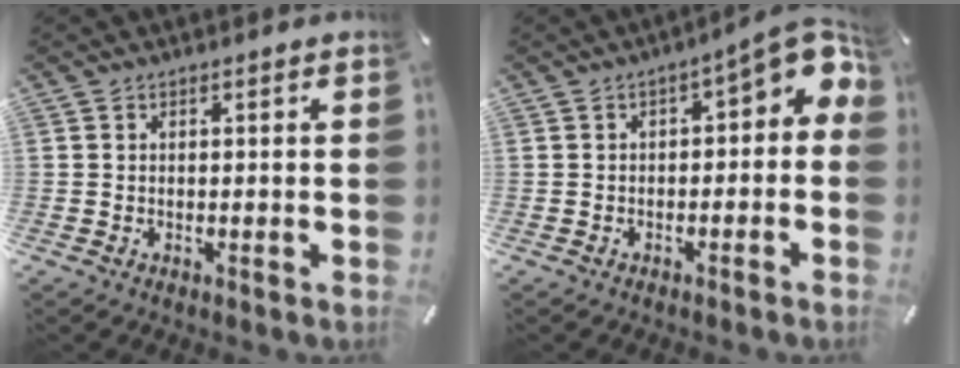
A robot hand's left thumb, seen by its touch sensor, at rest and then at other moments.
{"total": 6.5, "force": [1.6, 2.8, 5.6], "torque": [-0.077, -0.019, 0.020]}